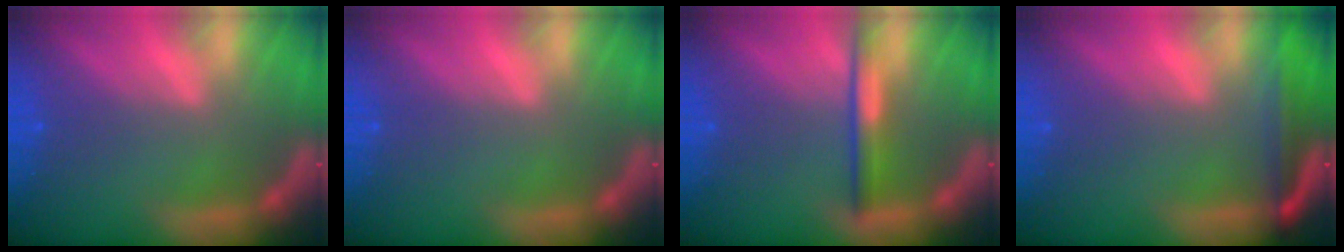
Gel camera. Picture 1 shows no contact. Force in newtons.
{"total": 0.0}
{"total": 3.0}
{"total": 5.0}